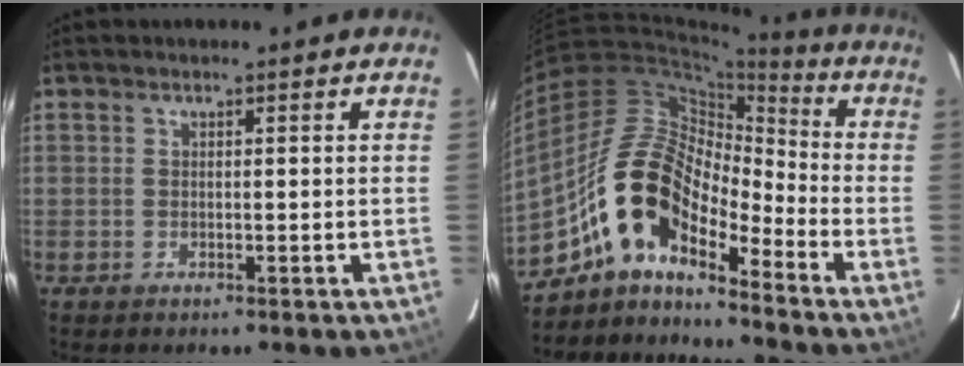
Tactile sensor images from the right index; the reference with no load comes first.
{"total": 14.2, "force": [-10.1, 5.9, 8.1], "torque": [-0.135, 0.015, -0.207]}